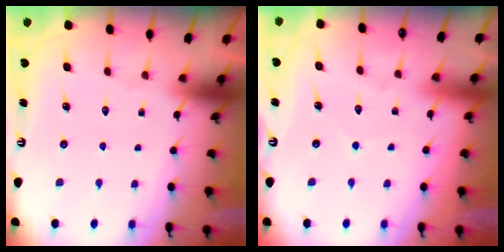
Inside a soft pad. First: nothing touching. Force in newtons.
{"total": 3.5, "press": 3.5, "slide": 0.4}